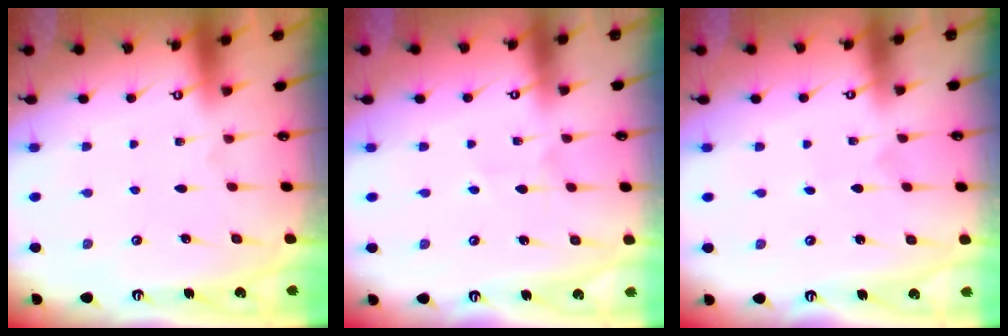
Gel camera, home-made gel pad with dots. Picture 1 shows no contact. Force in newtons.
{"total": 2.7, "press": 2.5, "slide": 1.1}
{"total": 0.7, "press": 0.7, "slide": 0.0}